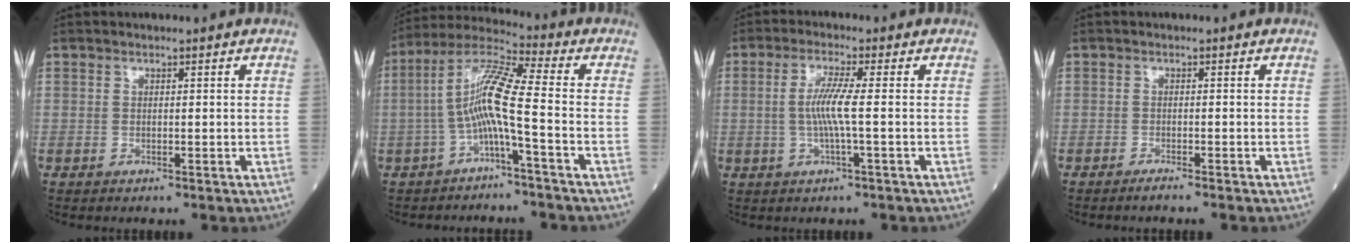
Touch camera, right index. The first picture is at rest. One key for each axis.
{"total": 9.1, "fx": -2.2, "fy": -0.1, "fz": 8.8, "tx": -0.178, "ty": 0.025, "tz": -0.048}
{"total": 5.0, "fx": -0.2, "fy": -0.4, "fz": 5.0, "tx": -0.103, "ty": 0.003, "tz": -0.004}
{"total": 1.5, "fx": -1.3, "fy": -0.3, "fz": 0.7, "tx": -0.016, "ty": 0.000, "tz": -0.020}